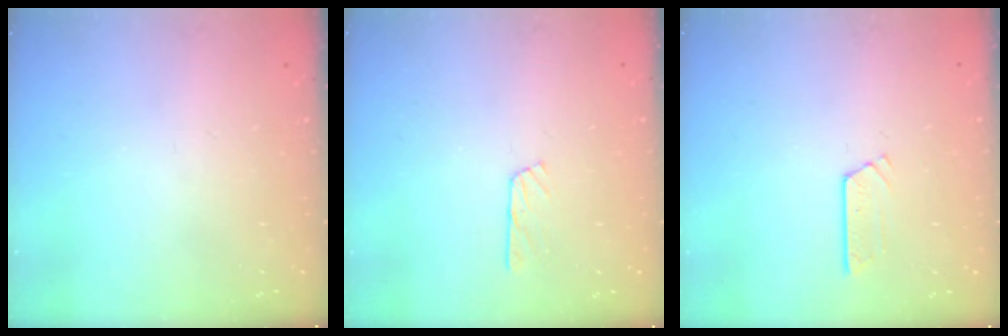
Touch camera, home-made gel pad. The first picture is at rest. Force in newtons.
{"total": 3.6, "press": 3.6, "slide": 0.3}
{"total": 2.7, "press": 2.7, "slide": 0.2}